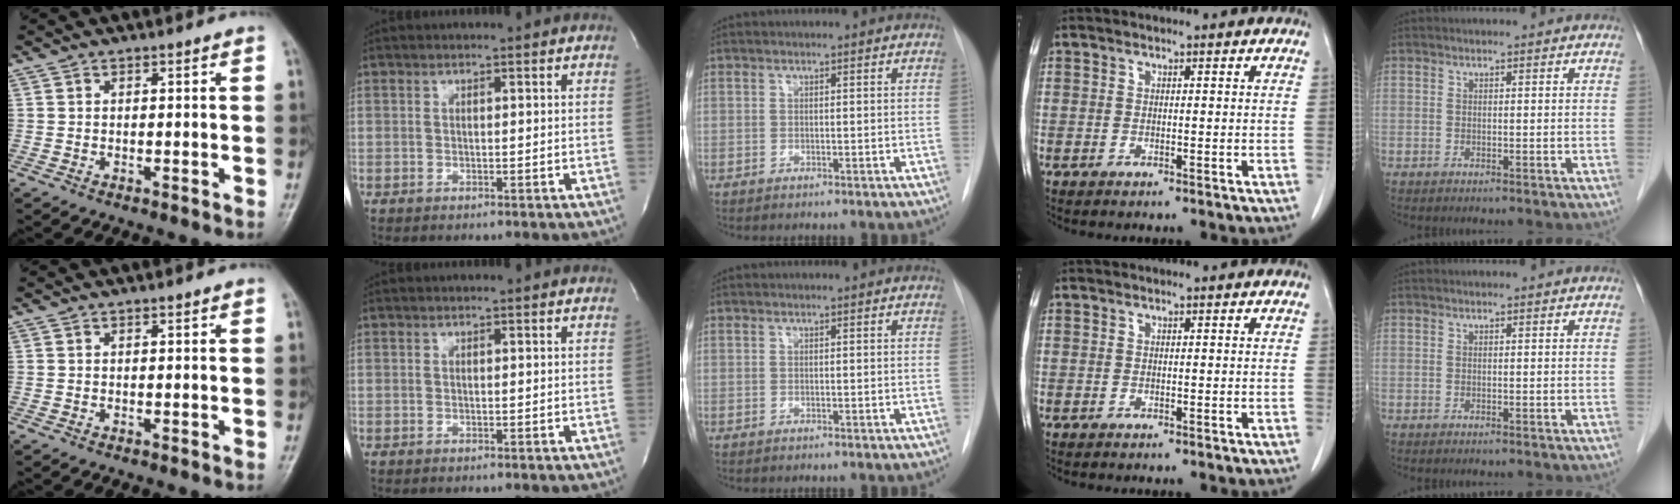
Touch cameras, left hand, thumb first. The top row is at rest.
{}